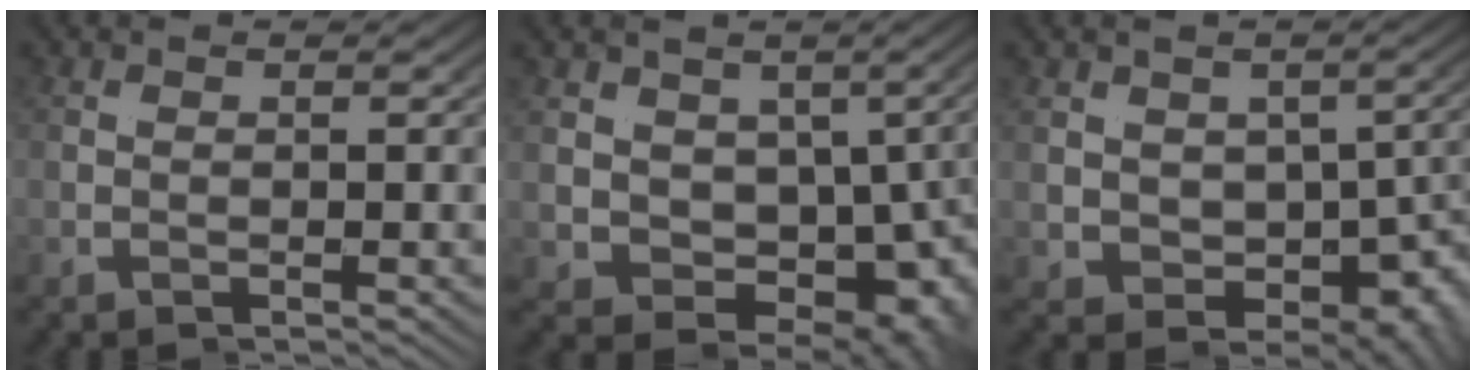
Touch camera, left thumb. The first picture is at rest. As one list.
[{"total": 13.9, "force": [1.1, 11.2, 8.1], "torque": [-0.149, -0.011, 0.004]}, {"total": 9.6, "force": [2.1, 7.5, 5.5], "torque": [-0.101, -0.006, 0.022]}]